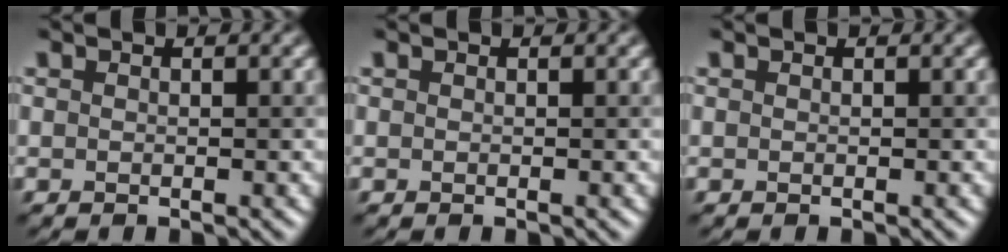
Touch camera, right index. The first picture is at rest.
{"total": 0.0}
{"total": 0.0}